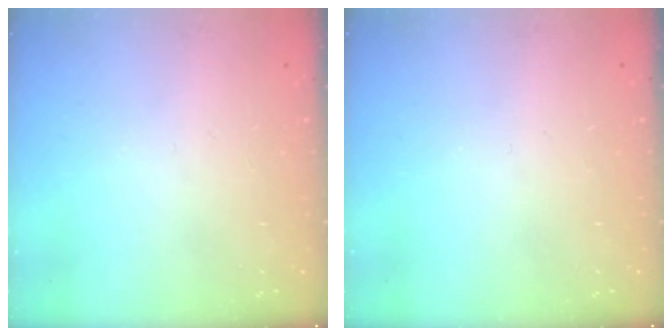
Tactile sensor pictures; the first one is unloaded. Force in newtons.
{"total": 0.0}